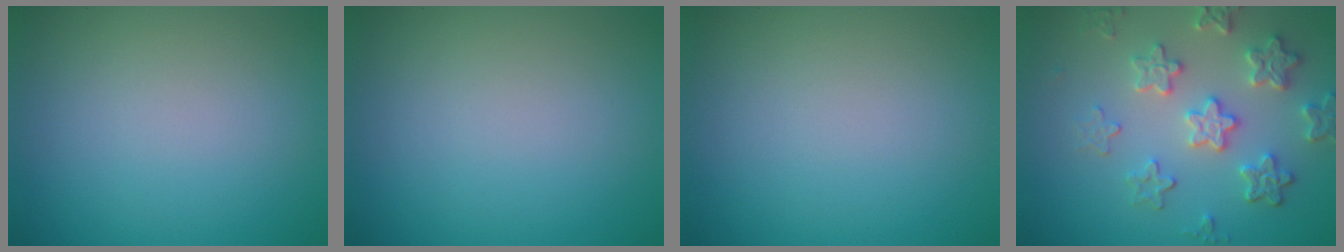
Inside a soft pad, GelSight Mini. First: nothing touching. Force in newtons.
{"total": 0.0}
{"total": 0.0}
{"total": 4.8, "press": 4.1, "slide": 2.6}